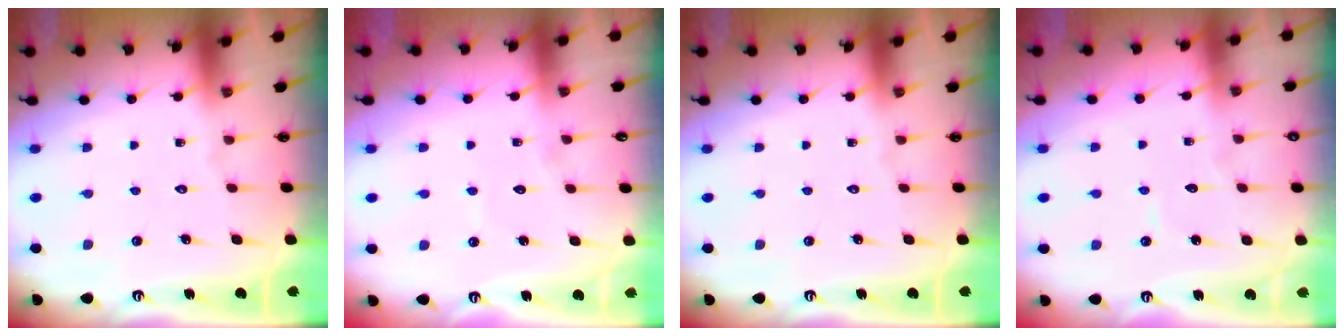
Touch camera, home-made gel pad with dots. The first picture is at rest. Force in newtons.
{"total": 4.2, "press": 4.2, "slide": 0.2}
{"total": 0.0}
{"total": 3.4, "press": 3.4, "slide": 0.3}